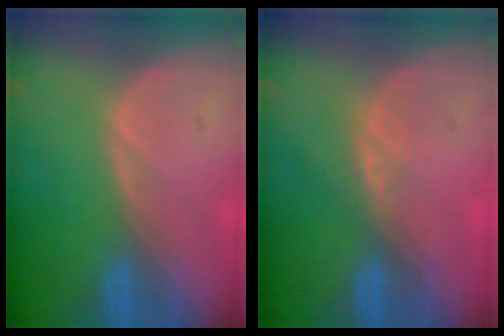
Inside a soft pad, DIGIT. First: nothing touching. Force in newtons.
{"total": 1.5, "press": 1.3, "slide": 0.8}